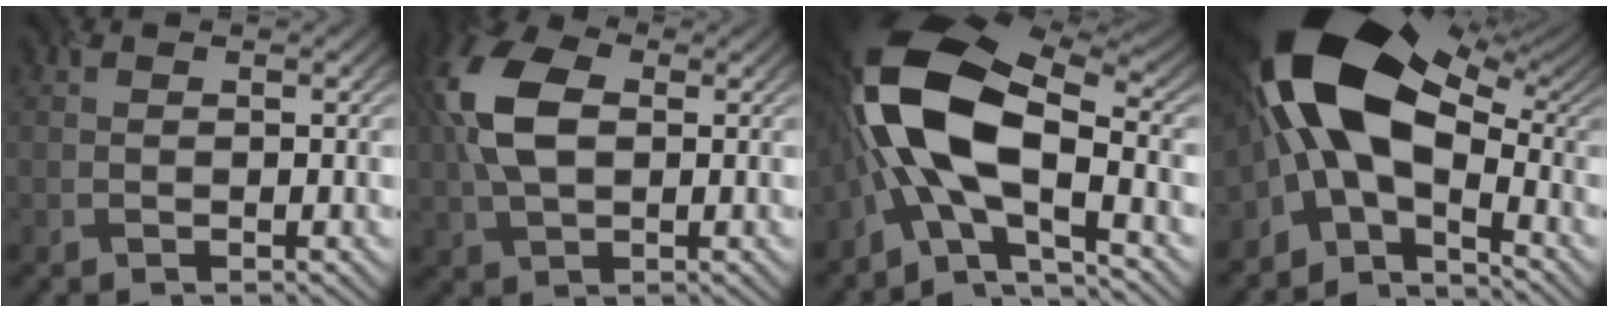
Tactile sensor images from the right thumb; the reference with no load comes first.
{"total": 9.5, "force": [1.3, 5.6, 7.5], "torque": [-0.194, 0.014, 0.015]}
{"total": 15.2, "force": [-2.7, 7.4, 13.0], "torque": [-0.260, -0.006, -0.058]}
{"total": 15.4, "force": [-1.2, 8.4, 12.8], "torque": [-0.214, 0.000, -0.034]}